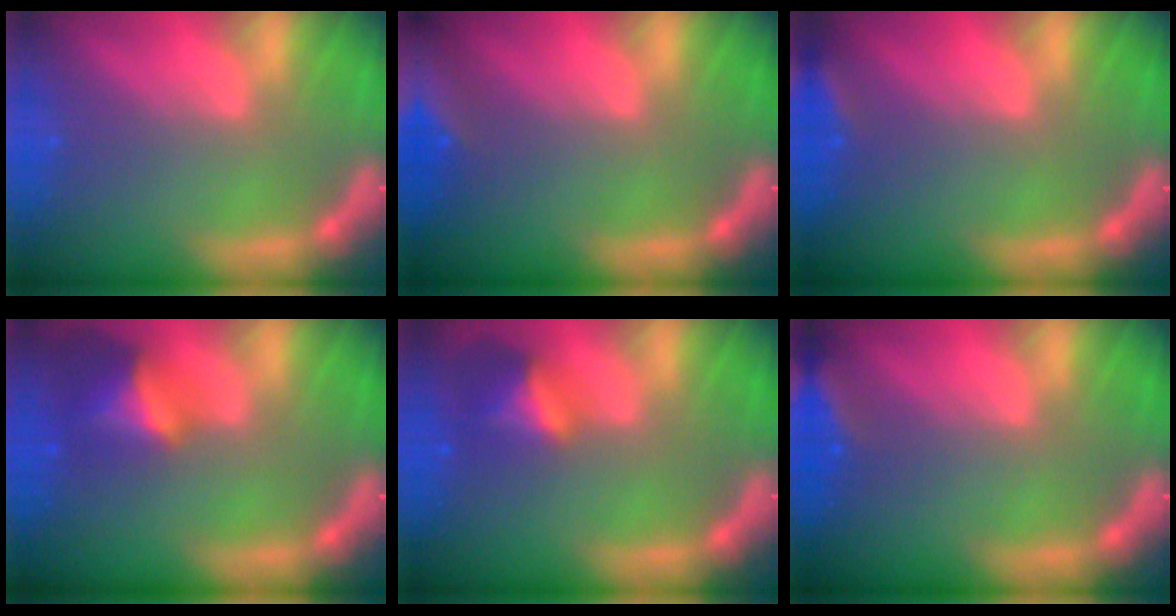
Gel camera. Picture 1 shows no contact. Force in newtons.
{"total": 8.9}
{"total": 2.4}
{"total": 4.5}
{"total": 3.5}
{"total": 3.5}